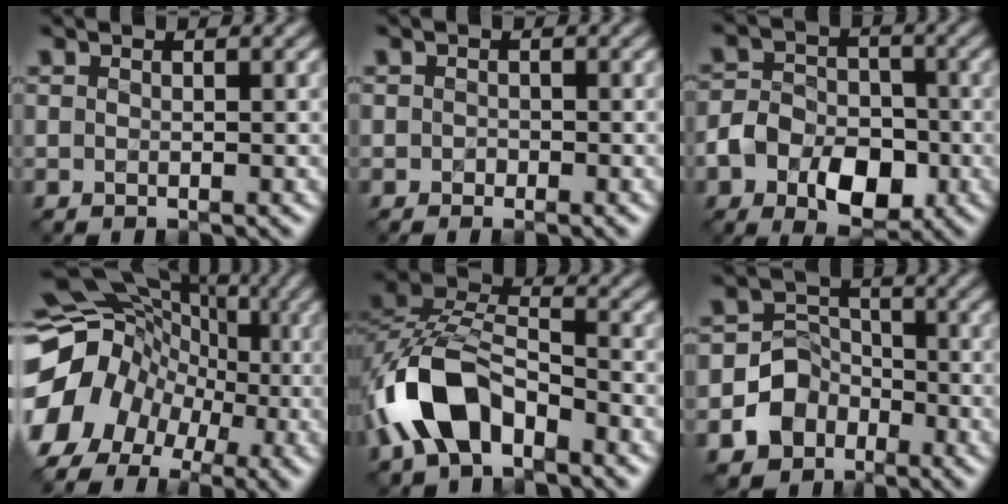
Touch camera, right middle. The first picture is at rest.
{"total": 0.7, "force": [-0.3, 0.5, 0.3], "torque": [-0.002, -0.004, -0.006]}
{"total": 7.1, "force": [-3.0, 4.8, 4.2], "torque": [-0.072, -0.002, -0.058]}
{"total": 13.8, "force": [-4.2, 11.2, 6.9], "torque": [-0.135, -0.004, -0.079]}
{"total": 8.4, "force": [-4.2, 4.6, 5.6], "torque": [-0.117, 0.009, -0.089]}
{"total": 5.3, "force": [-2.4, 4.4, 1.7], "torque": [-0.008, 0.002, -0.055]}